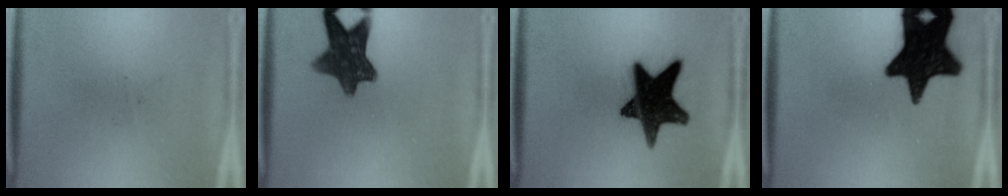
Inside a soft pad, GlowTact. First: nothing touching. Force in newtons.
{"total": 10.3}
{"total": 17.6}
{"total": 18.4}